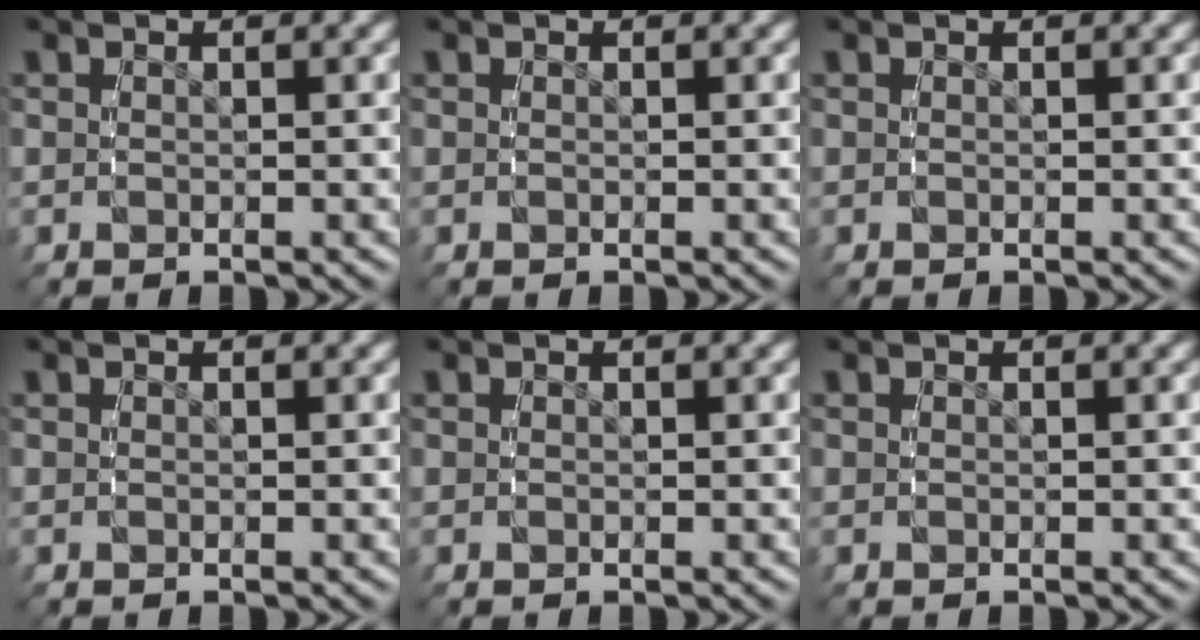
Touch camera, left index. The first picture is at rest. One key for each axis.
{"total": 0.0}
{"total": 0.0}
{"total": 0.0}
{"total": 0.0}
{"total": 0.0}